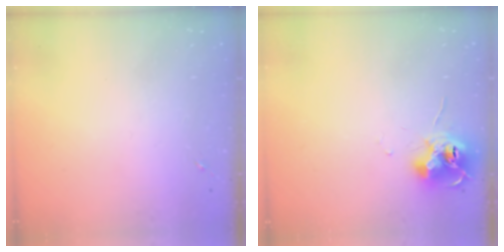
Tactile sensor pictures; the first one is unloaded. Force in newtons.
{"total": 12.3, "press": 12.3, "slide": 0.8}